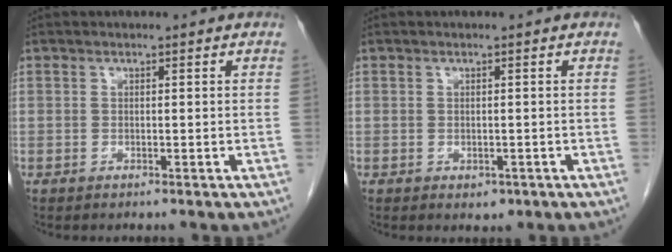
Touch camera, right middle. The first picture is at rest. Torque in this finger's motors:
{"motor_torque": [0.33, -0.11, -0.02, 0.01]}